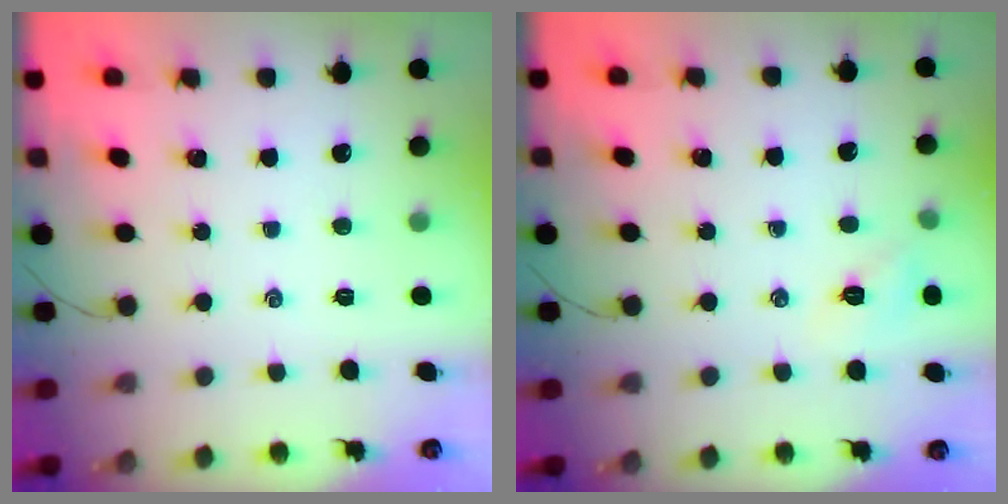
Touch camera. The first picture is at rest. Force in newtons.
{"total": 6.4, "press": 6.3, "slide": 1.5}